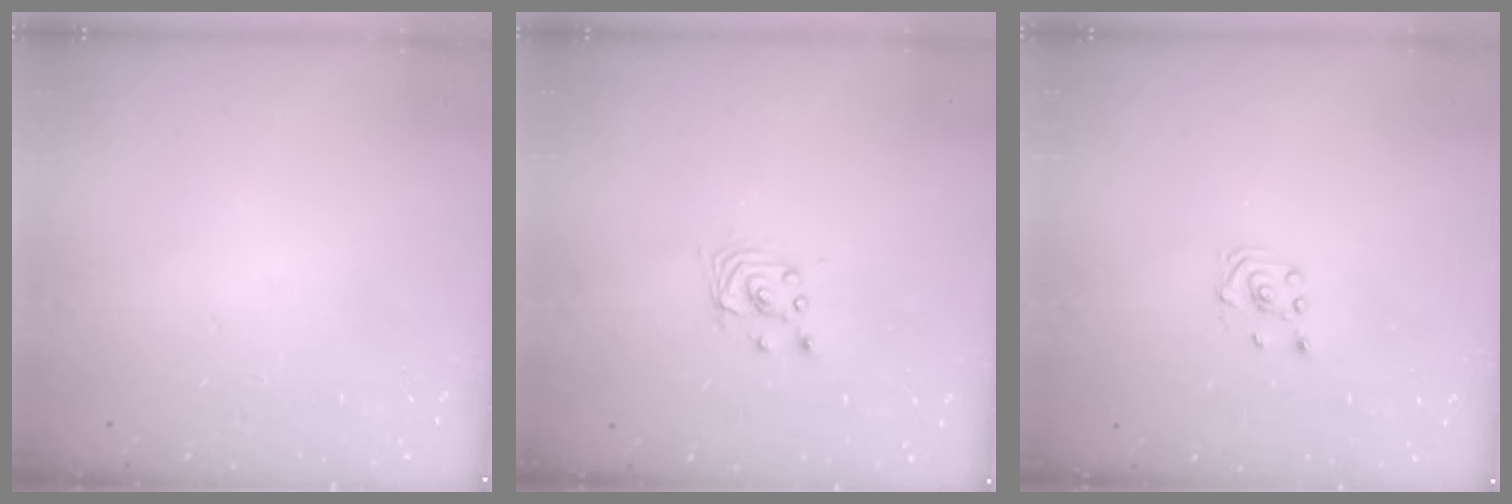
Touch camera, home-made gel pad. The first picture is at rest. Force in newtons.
{"total": 2.9, "press": 2.9, "slide": 0.0}
{"total": 1.6, "press": 1.4, "slide": 0.9}